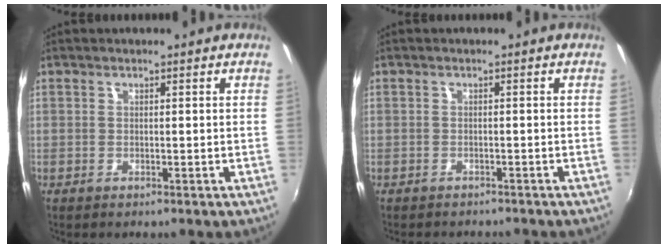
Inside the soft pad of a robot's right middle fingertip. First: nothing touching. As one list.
[{"total": 2.3, "force": [-2.1, 0.8, 0.4], "torque": [-0.016, -0.004, -0.032]}]